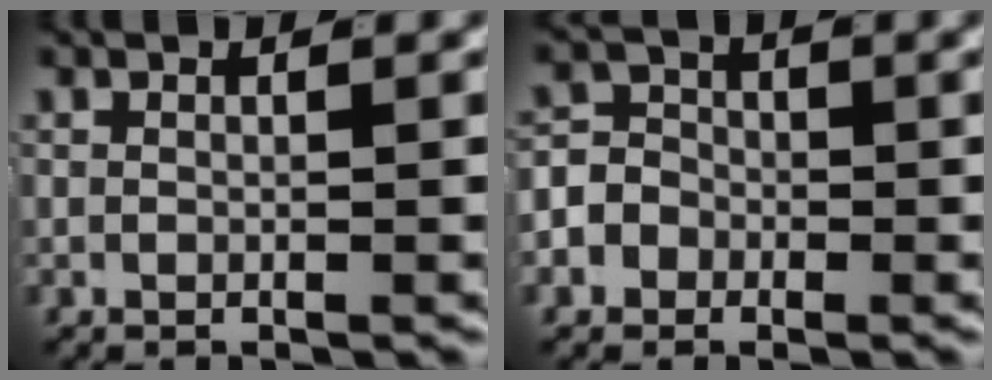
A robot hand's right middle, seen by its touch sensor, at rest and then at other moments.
{"total": 5.3, "force": [-1.3, 4.9, 1.6], "torque": [-0.025, 0.001, -0.035]}